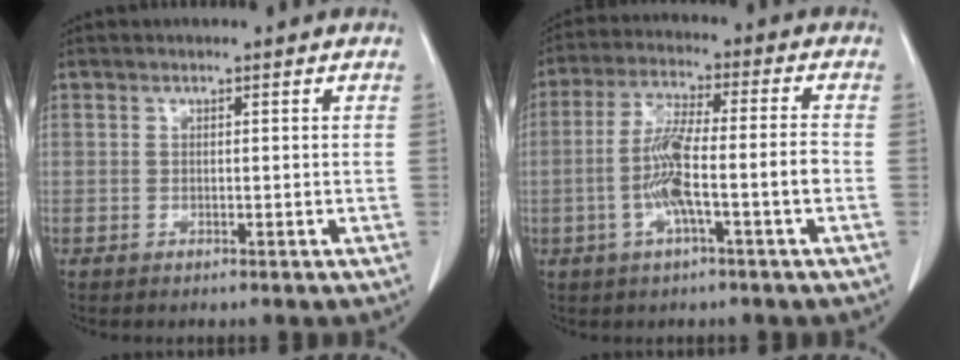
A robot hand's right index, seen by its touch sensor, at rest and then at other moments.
{"total": 9.2, "force": [-2.5, 0.4, 8.8], "torque": [-0.176, 0.014, -0.046]}